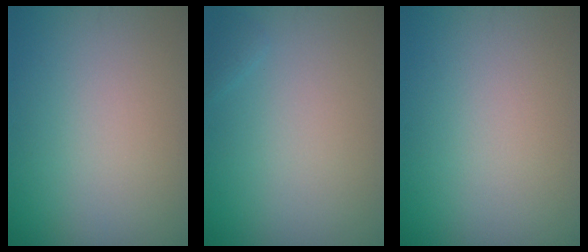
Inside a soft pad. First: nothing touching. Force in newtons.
{"total": 0.5, "press": 0.5, "slide": 0.0}
{"total": 0.0}